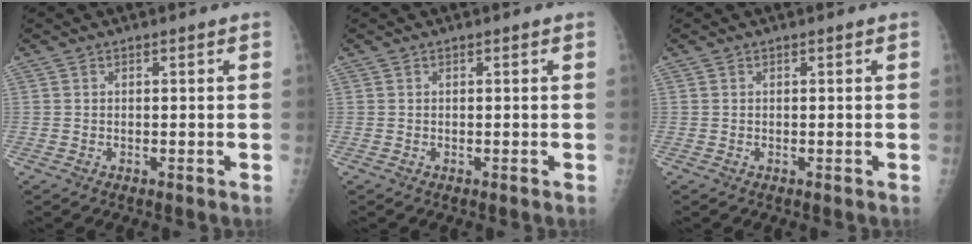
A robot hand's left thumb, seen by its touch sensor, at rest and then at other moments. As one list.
[{"total": 0.0}, {"total": 0.0}]